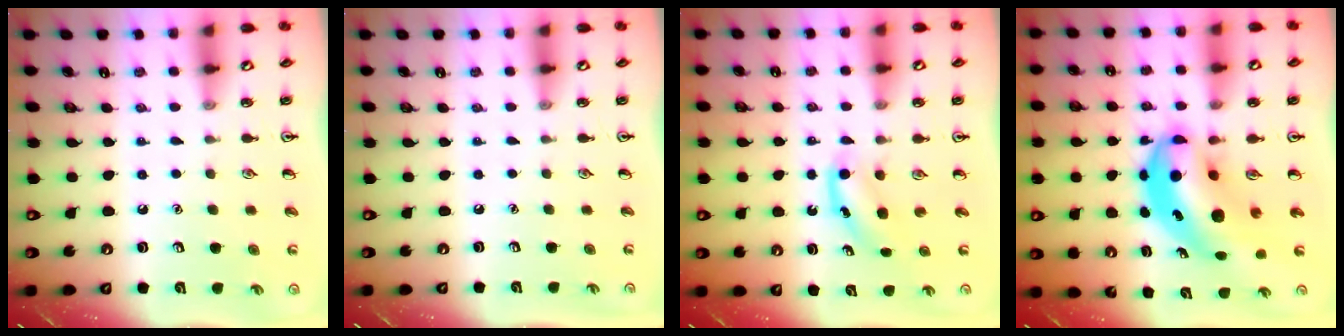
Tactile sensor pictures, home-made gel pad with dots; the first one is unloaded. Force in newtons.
{"total": 0.0}
{"total": 3.9, "press": 3.8, "slide": 0.9}
{"total": 10.3, "press": 9.9, "slide": 3.0}